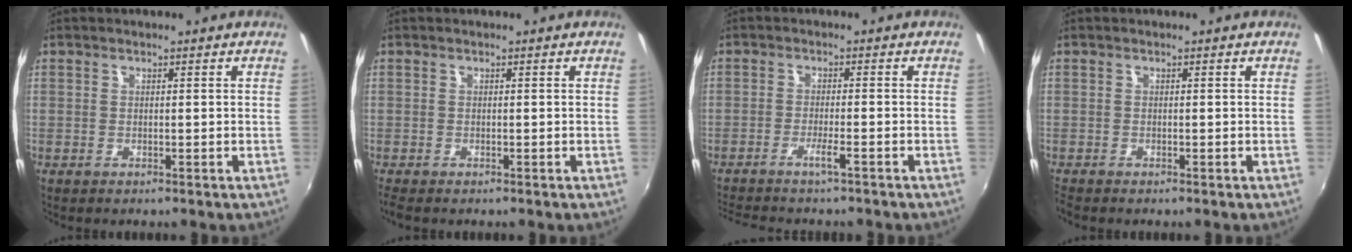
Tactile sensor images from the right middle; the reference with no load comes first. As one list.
[{"total": 0.9, "force": [-0.7, 0.2, 0.6], "torque": [-0.013, -0.005, -0.013]}, {"total": 5.1, "force": [-4.3, -0.3, 2.8], "torque": [-0.065, -0.004, -0.077]}, {"total": 0.7, "force": [-0.7, 0.1, 0.2], "torque": [-0.006, -0.005, -0.015]}]